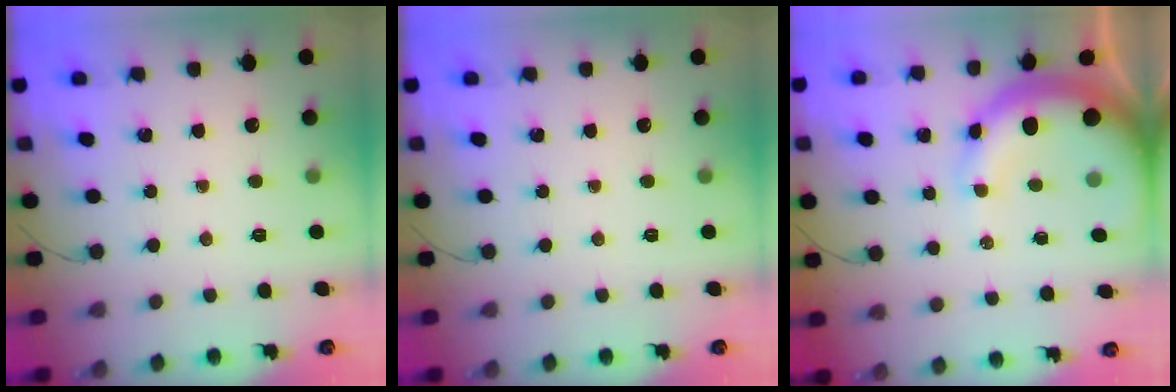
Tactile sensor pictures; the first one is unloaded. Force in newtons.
{"total": 0.0}
{"total": 12.1, "press": 11.9, "slide": 2.2}